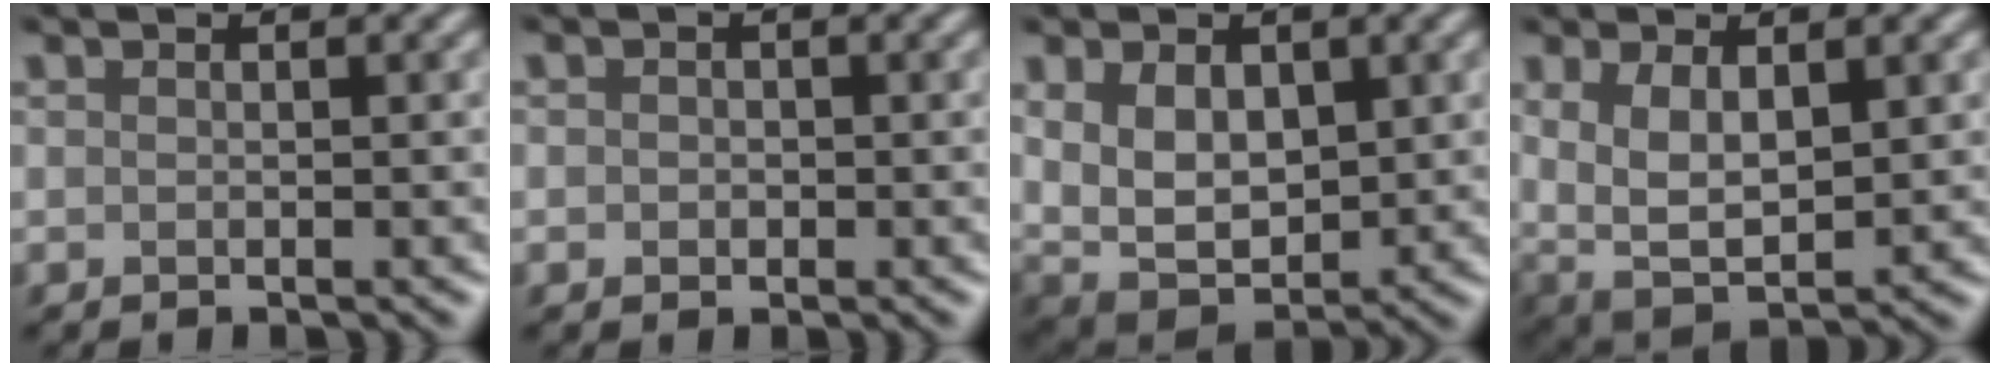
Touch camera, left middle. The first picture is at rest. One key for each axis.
{"total": 0.8, "fx": -0.1, "fy": 0.8, "fz": 0.4, "tx": -0.002, "ty": -0.005, "tz": -0.002}
{"total": 6.5, "fx": 1.2, "fy": 4.2, "fz": 4.8, "tx": -0.100, "ty": -0.008, "tz": 0.024}
{"total": 5.8, "fx": 1.2, "fy": 2.8, "fz": 4.9, "tx": -0.107, "ty": -0.012, "tz": 0.026}